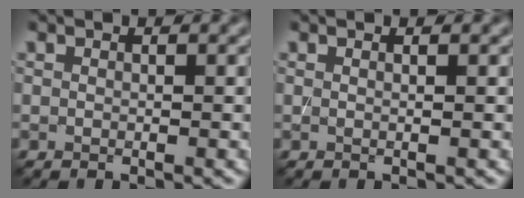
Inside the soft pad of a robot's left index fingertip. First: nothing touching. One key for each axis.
{"total": 0.7, "fx": 0.2, "fy": 0.3, "fz": 0.6, "tx": -0.007, "ty": -0.001, "tz": -0.004}